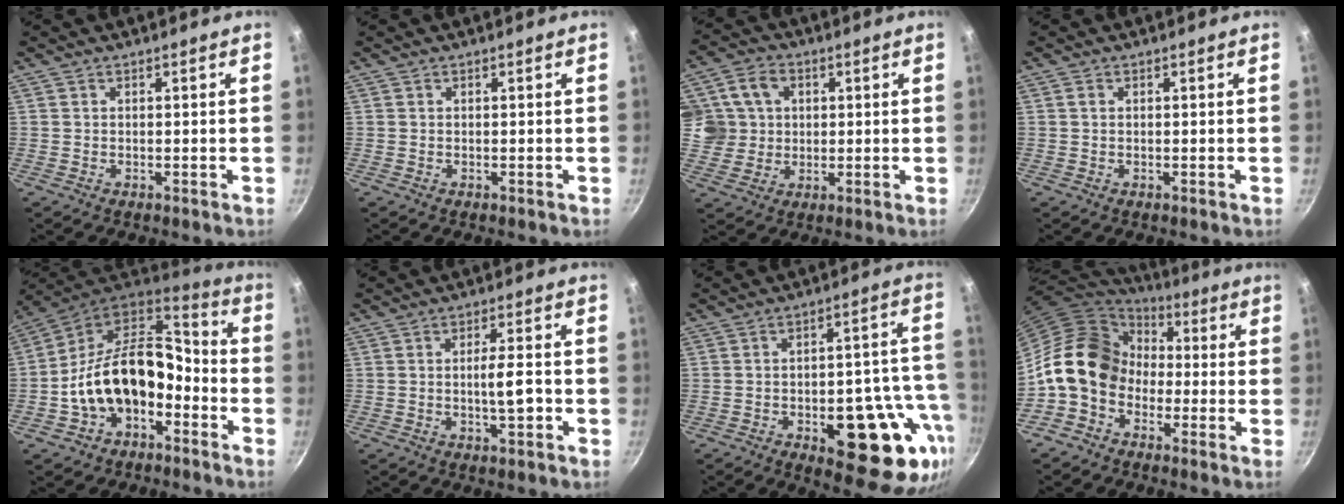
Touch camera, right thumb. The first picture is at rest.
{"total": 0.0}
{"total": 10.0, "force": [2.3, 9.0, 3.7], "torque": [-0.038, 0.002, 0.040]}
{"total": 0.7, "force": [0.2, 0.5, 0.4], "torque": [-0.009, 0.002, 0.003]}
{"total": 18.2, "force": [-4.9, 12.1, 12.7], "torque": [-0.192, 0.068, -0.090]}
{"total": 5.2, "force": [-1.2, 1.2, 4.9], "torque": [-0.072, 0.012, -0.021]}
{"total": 20.3, "force": [-7.3, 8.9, 16.7], "torque": [-0.155, 0.026, -0.090]}
{"total": 14.1, "force": [-1.6, 11.3, 8.4], "torque": [-0.108, 0.041, -0.051]}